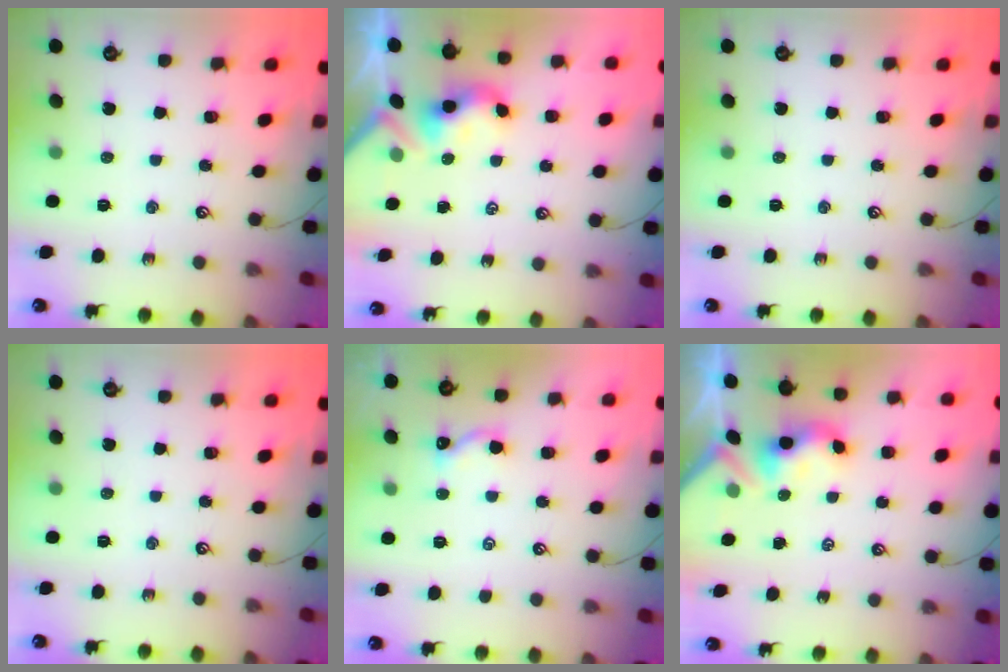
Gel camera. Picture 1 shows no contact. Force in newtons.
{"total": 3.7, "press": 3.7, "slide": 0.3}
{"total": 0.0}
{"total": 0.0}
{"total": 1.7, "press": 1.7, "slide": 0.3}
{"total": 3.6, "press": 3.6, "slide": 0.2}